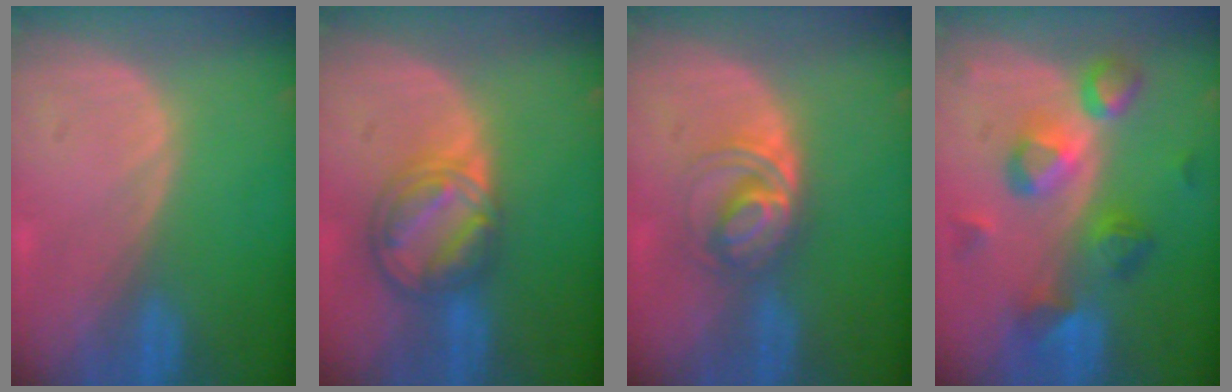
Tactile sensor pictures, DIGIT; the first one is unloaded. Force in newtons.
{"total": 8.4, "press": 7.1, "slide": 4.5}
{"total": 5.5, "press": 5.4, "slide": 1.3}
{"total": 8.1, "press": 8.0, "slide": 1.5}